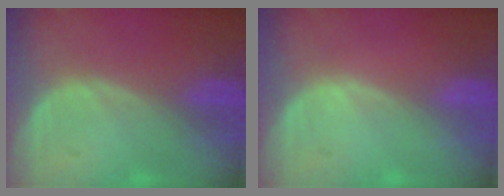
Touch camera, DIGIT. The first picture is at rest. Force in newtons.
{"total": 0.0}